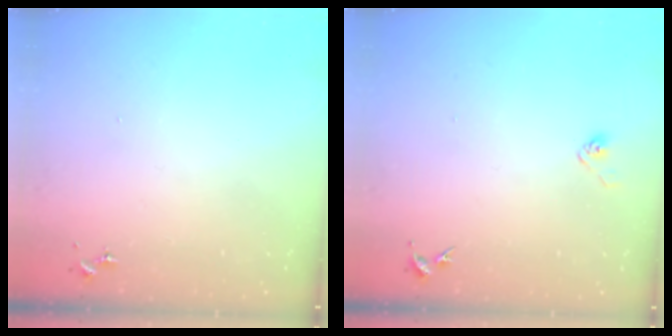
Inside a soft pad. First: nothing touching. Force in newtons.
{"total": 3.0, "press": 2.9, "slide": 0.9}